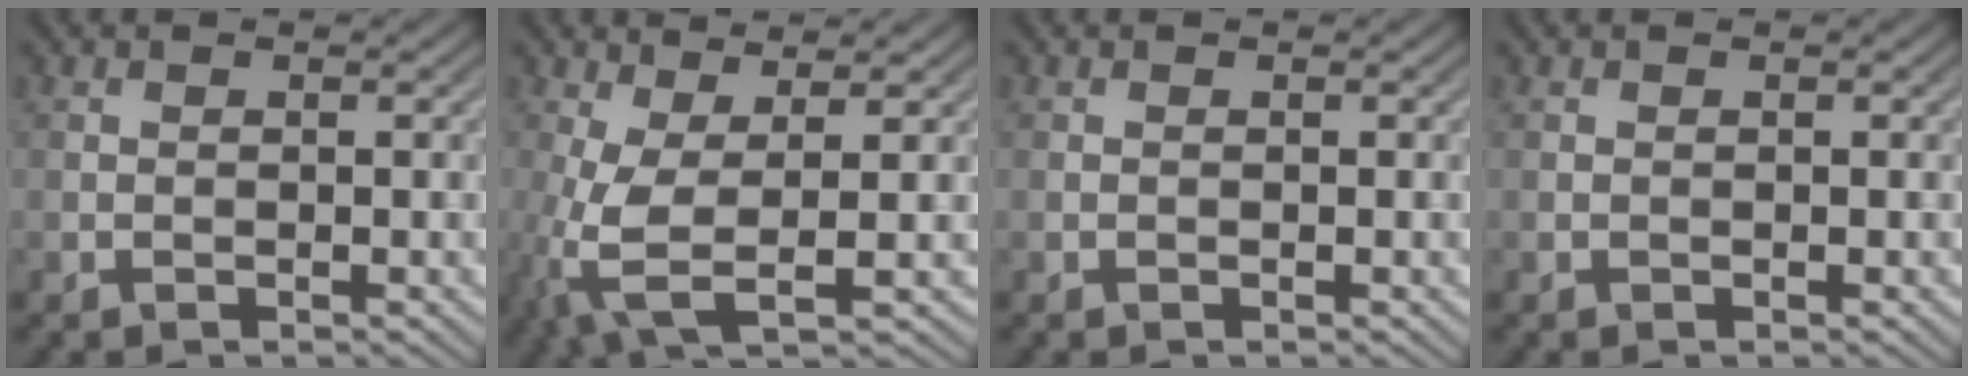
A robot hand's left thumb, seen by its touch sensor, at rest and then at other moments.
{"total": 6.9, "force": [-0.6, 2.1, 6.6], "torque": [-0.156, -0.001, -0.014]}
{"total": 0.0}
{"total": 0.0}